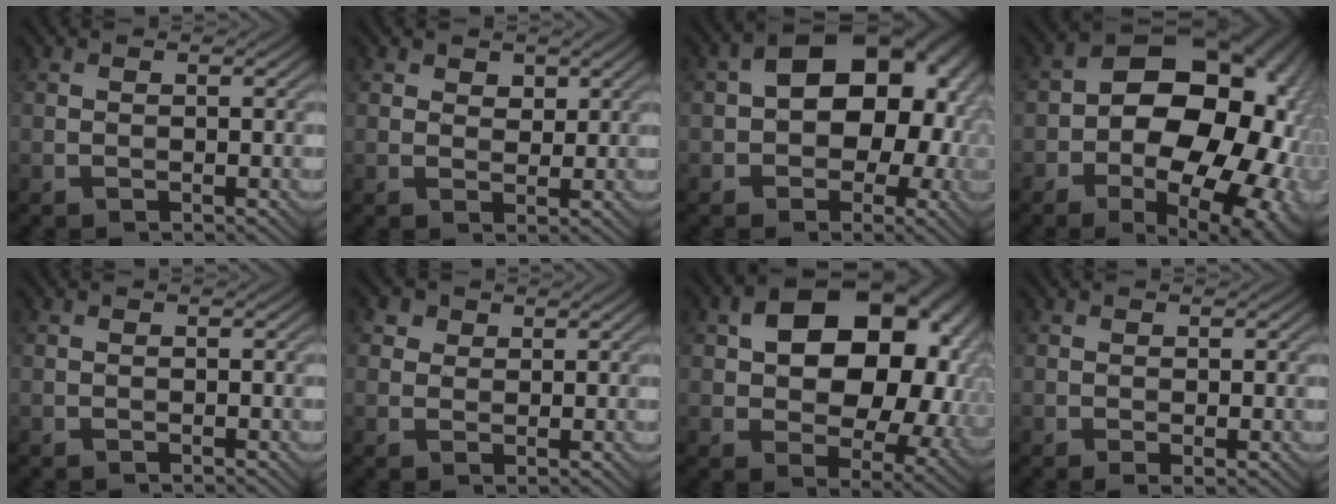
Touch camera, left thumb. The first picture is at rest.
{"total": 2.1, "force": [1.3, 1.4, 0.9], "torque": [-0.018, -0.001, 0.024]}
{"total": 14.0, "force": [0.9, 9.9, 10.0], "torque": [-0.092, 0.015, 0.004]}
{"total": 21.4, "force": [-2.1, 14.7, 15.4], "torque": [-0.197, -0.011, -0.041]}
{"total": 0.0}
{"total": 2.6, "force": [1.5, 2.0, 0.8], "torque": [-0.019, 0.002, 0.022]}
{"total": 16.9, "force": [3.0, 11.3, 12.2], "torque": [-0.154, -0.007, 0.064]}
{"total": 1.1, "force": [-0.2, 0.4, 1.0], "torque": [-0.020, -0.001, -0.001]}